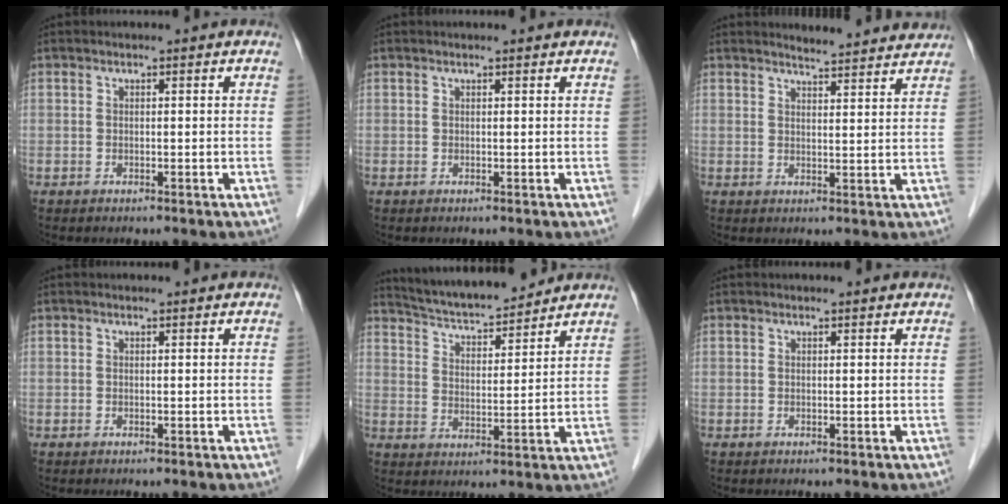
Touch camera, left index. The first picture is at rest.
{"total": 1.3, "force": [1.3, 0.1, 0.2], "torque": [-0.011, 0.008, 0.014]}
{"total": 8.9, "force": [8.7, 0.6, 1.8], "torque": [-0.025, -0.004, 0.097]}
{"total": 0.7, "force": [0.7, 0.1, 0.1], "torque": [-0.007, 0.006, 0.010]}
{"total": 12.0, "force": [11.3, 1.3, 3.9], "torque": [-0.071, 0.011, 0.187]}
{"total": 1.7, "force": [1.7, 0.1, 0.3], "torque": [-0.010, 0.010, 0.018]}